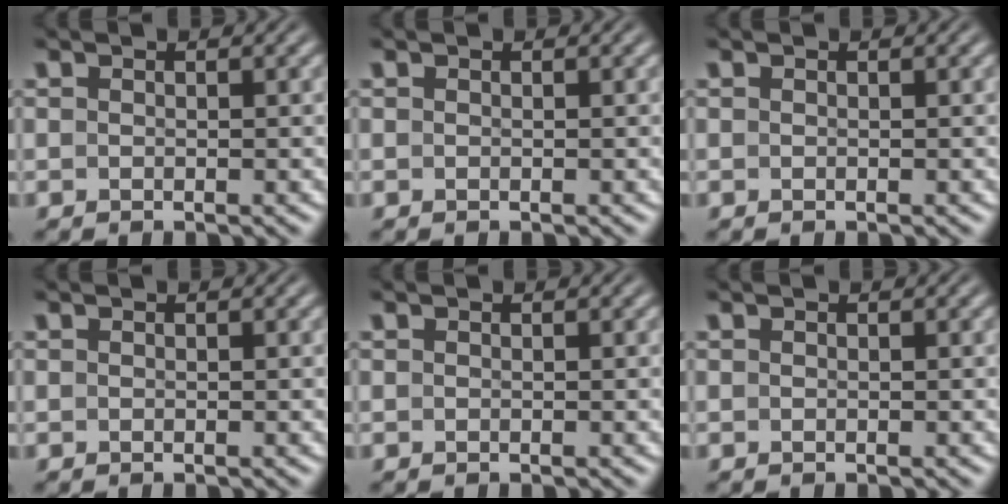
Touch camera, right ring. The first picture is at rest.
{"total": 0.0}
{"total": 0.0}
{"total": 0.0}
{"total": 0.0}
{"total": 0.0}